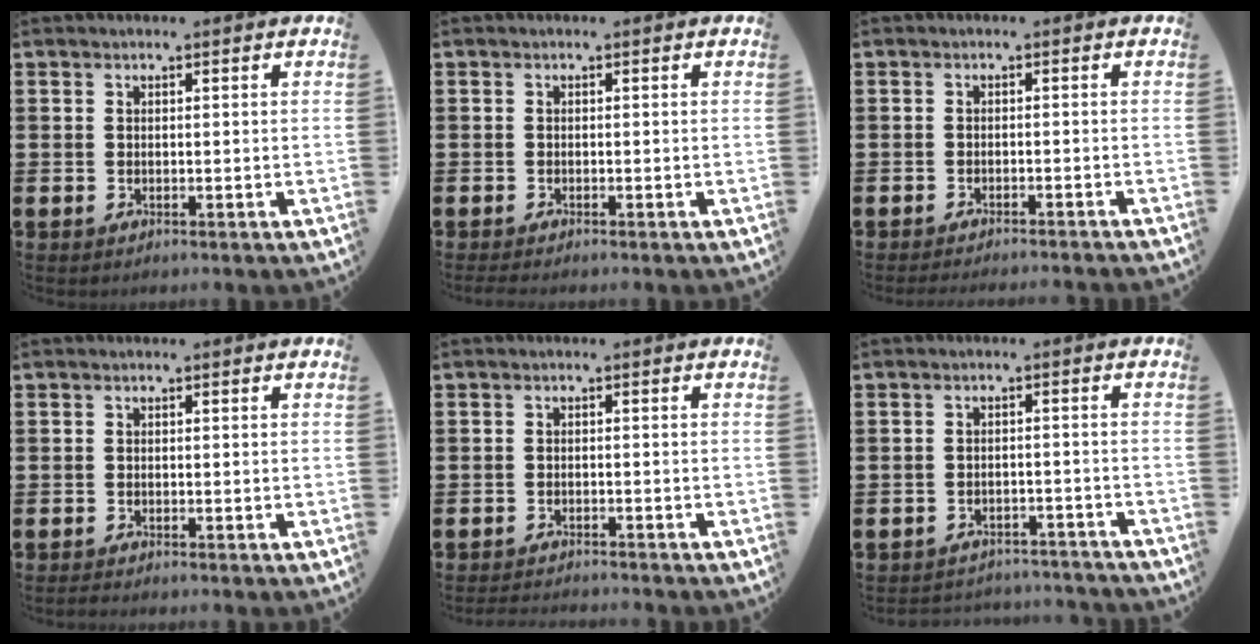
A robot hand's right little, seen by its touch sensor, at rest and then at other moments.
{"total": 0.5, "force": [-0.4, 0.0, 0.3], "torque": [-0.004, -0.002, -0.009]}
{"total": 1.2, "force": [-1.1, -0.3, 0.1], "torque": [0.000, 0.001, -0.023]}
{"total": 0.5, "force": [-0.4, 0.0, 0.2], "torque": [-0.004, -0.002, -0.009]}
{"total": 1.4, "force": [-1.4, -0.1, 0.0], "torque": [-0.002, 0.001, -0.027]}
{"total": 1.9, "force": [-1.9, 0.1, -0.1], "torque": [-0.006, 0.003, -0.043]}